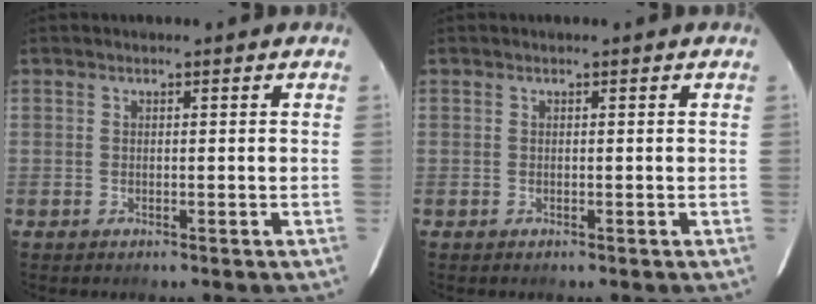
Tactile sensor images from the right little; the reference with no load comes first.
{"total": 0.0}